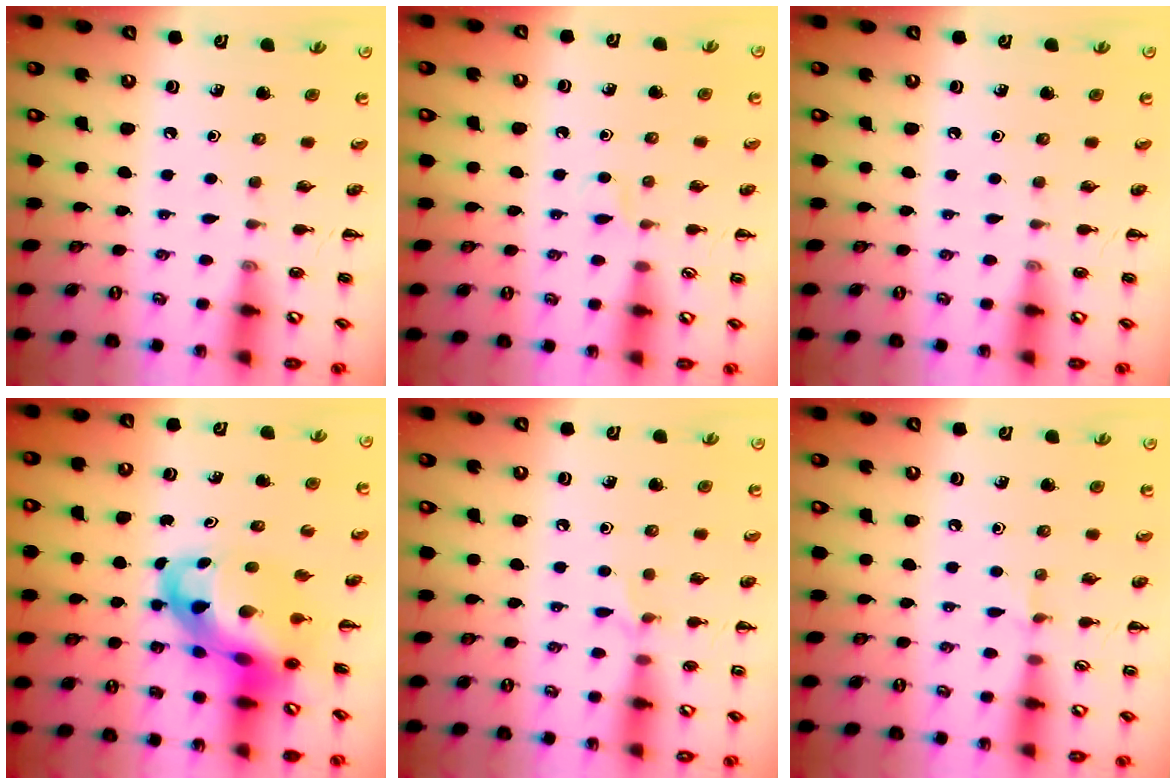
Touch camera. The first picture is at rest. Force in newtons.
{"total": 2.9, "press": 2.7, "slide": 0.9}
{"total": 0.0}
{"total": 9.0, "press": 8.5, "slide": 2.7}
{"total": 5.5, "press": 5.2, "slide": 1.7}
{"total": 4.2, "press": 4.0, "slide": 1.5}